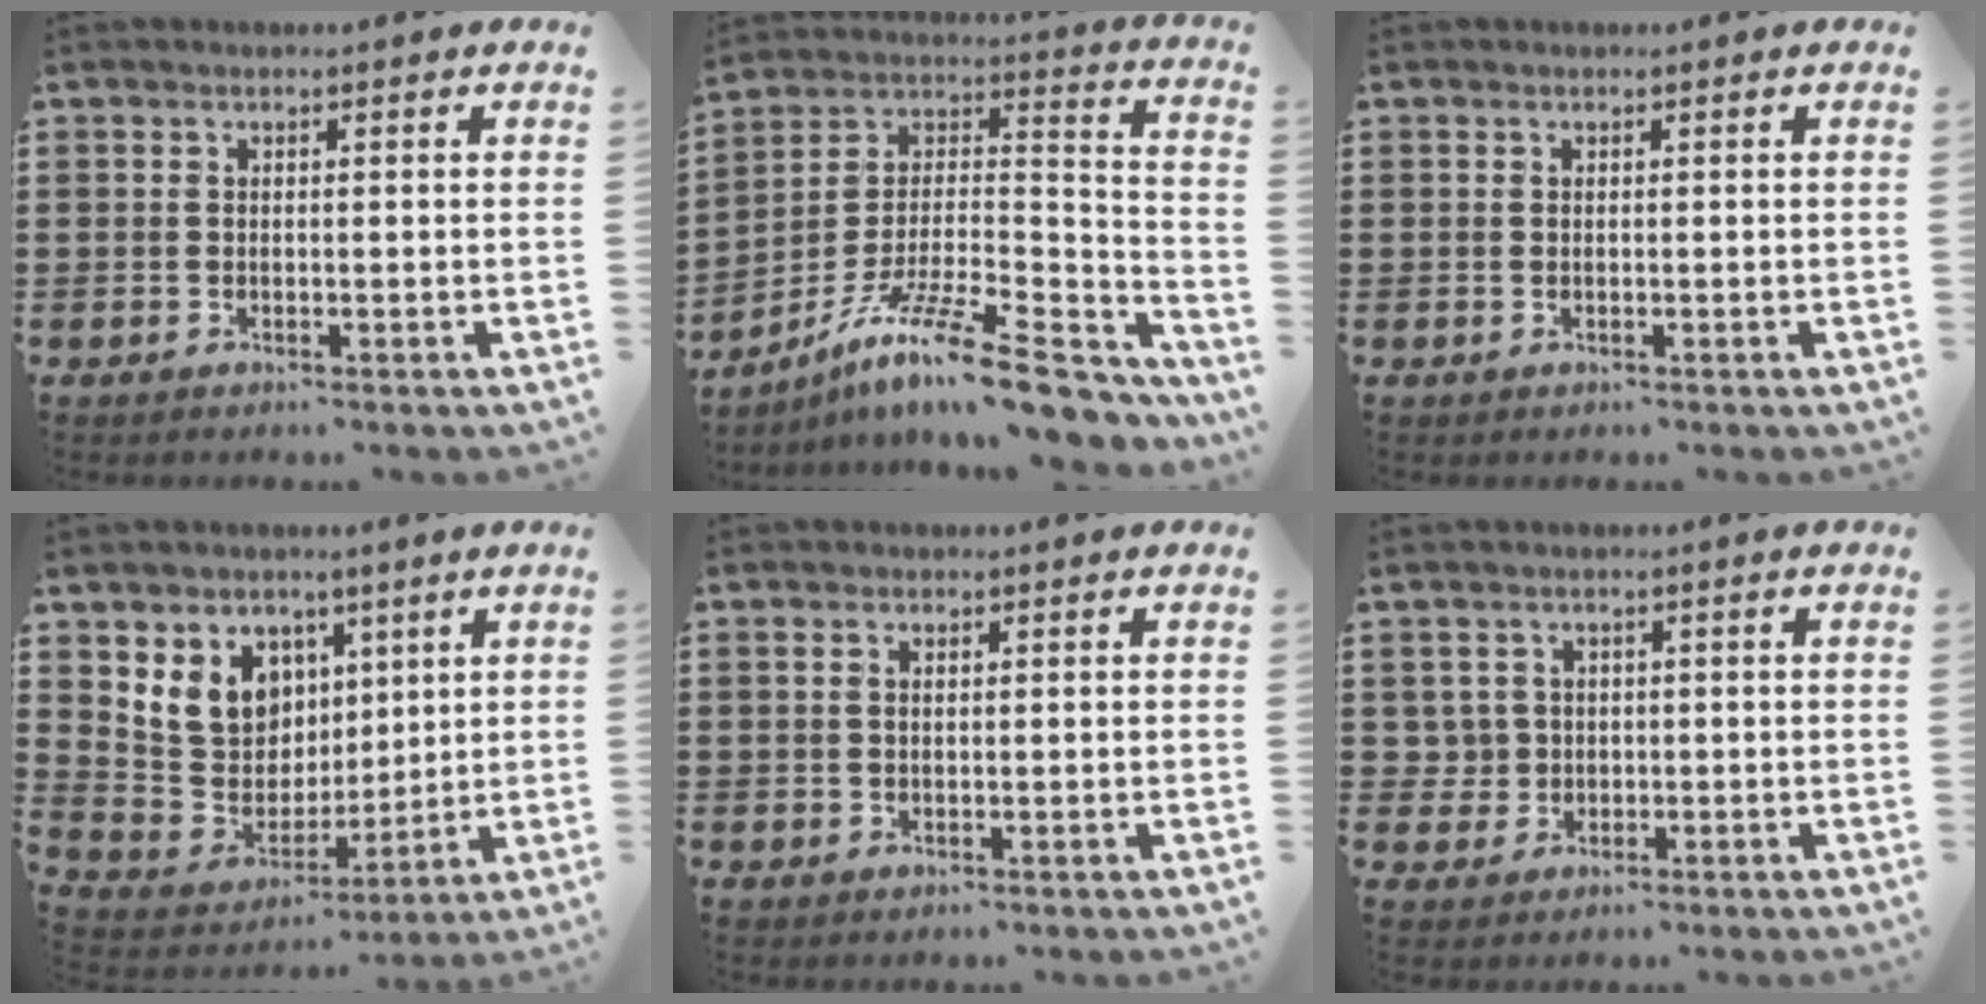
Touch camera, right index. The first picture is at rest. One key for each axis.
{"total": 15.4, "fx": -11.3, "fy": 2.6, "fz": 10.1, "tx": -0.175, "ty": 0.026, "tz": -0.199}
{"total": 0.0}
{"total": 9.1, "fx": 4.1, "fy": 7.9, "fz": 1.6, "tx": -0.075, "ty": -0.027, "tz": 0.084}
{"total": 0.9, "fx": 0.3, "fy": 0.5, "fz": 0.7, "tx": -0.014, "ty": 0.004, "tz": 0.005}
{"total": 2.6, "fx": -0.1, "fy": 2.5, "fz": 0.4, "tx": -0.020, "ty": 0.009, "tz": -0.005}